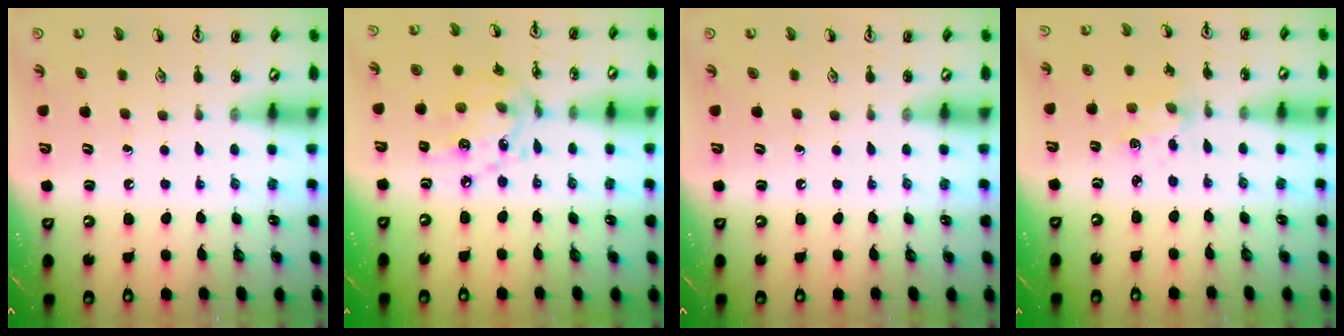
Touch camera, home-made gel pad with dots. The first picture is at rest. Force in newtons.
{"total": 12.8, "press": 12.8, "slide": 0.8}
{"total": 0.0}
{"total": 2.0, "press": 2.0, "slide": 0.4}